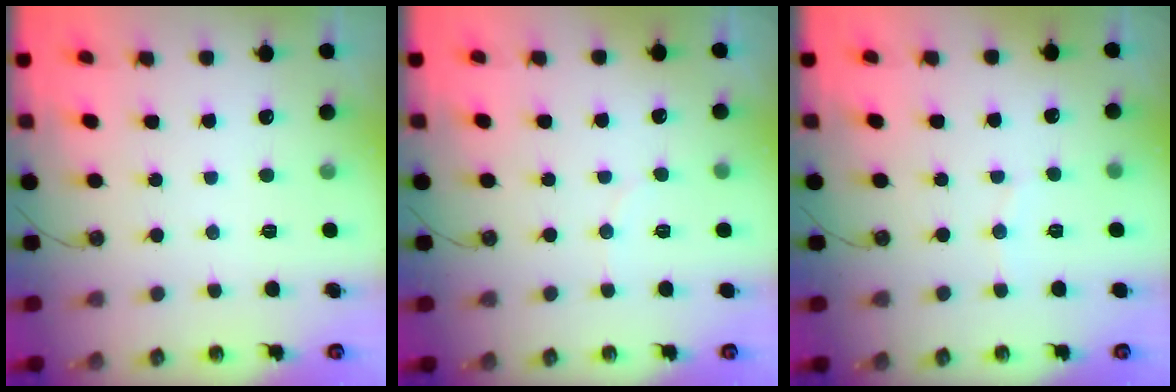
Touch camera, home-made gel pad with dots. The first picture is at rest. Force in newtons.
{"total": 2.4, "press": 2.3, "slide": 0.7}
{"total": 3.8, "press": 3.5, "slide": 1.4}